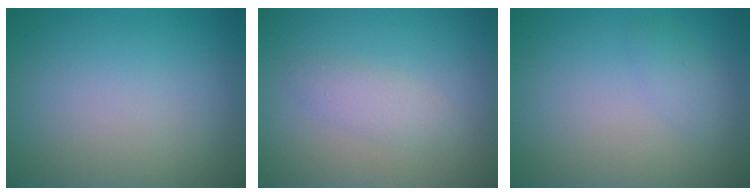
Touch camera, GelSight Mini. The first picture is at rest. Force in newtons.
{"total": 1.9, "press": 1.9, "slide": 0.1}
{"total": 1.2, "press": 1.2, "slide": 0.1}